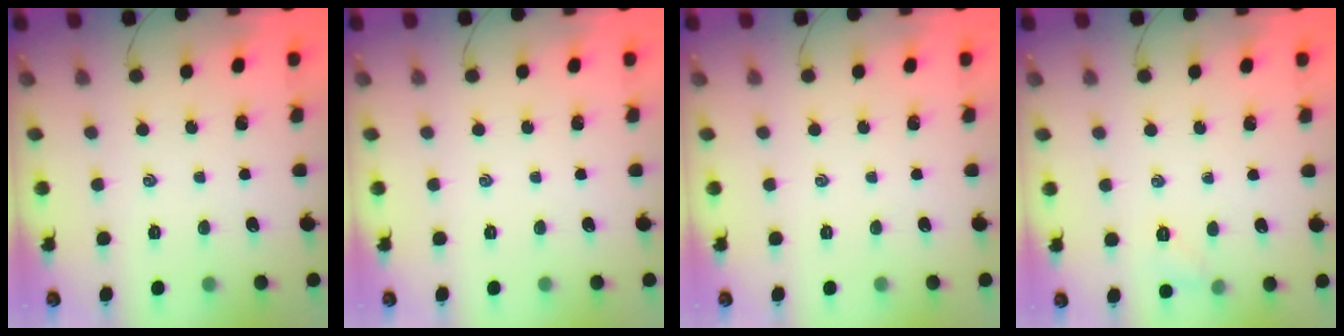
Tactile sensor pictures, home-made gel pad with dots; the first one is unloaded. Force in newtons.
{"total": 0.0}
{"total": 0.0}
{"total": 5.0, "press": 4.7, "slide": 1.5}